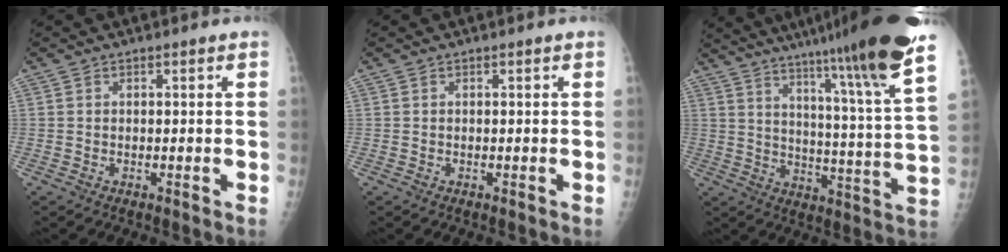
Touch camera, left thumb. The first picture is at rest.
{"total": 0.0}
{"total": 25.2, "force": [18.6, 0.3, 17.0], "torque": [-0.242, -0.095, 0.265]}